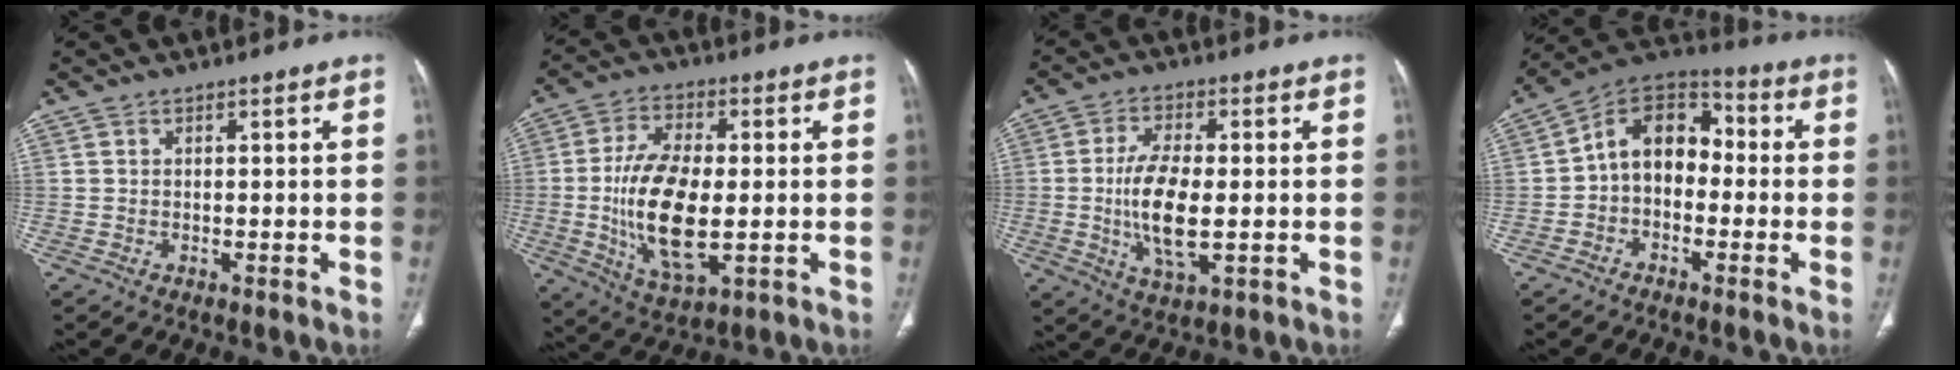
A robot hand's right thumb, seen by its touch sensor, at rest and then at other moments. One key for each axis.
{"total": 15.7, "fx": -1.4, "fy": 7.4, "fz": 13.7, "tx": -0.260, "ty": -0.008, "tz": -0.021}
{"total": 10.8, "fx": -1.0, "fy": 4.4, "fz": 9.8, "tx": -0.194, "ty": -0.006, "tz": -0.016}
{"total": 11.4, "fx": -1.0, "fy": 8.3, "fz": 7.8, "tx": -0.094, "ty": 0.044, "tz": -0.036}